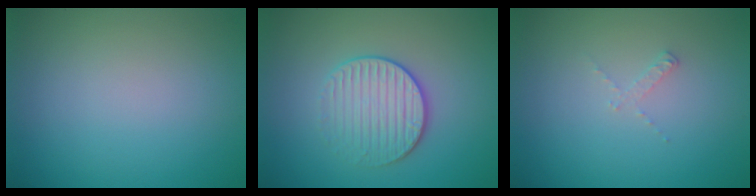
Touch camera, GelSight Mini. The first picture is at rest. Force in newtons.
{"total": 3.3, "press": 3.1, "slide": 1.2}
{"total": 0.8, "press": 0.8, "slide": 0.1}